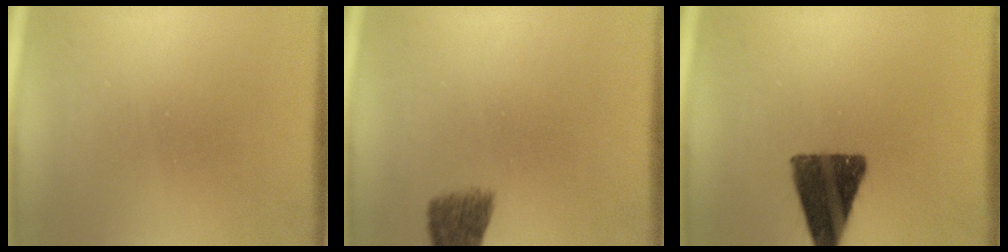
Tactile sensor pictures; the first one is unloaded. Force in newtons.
{"total": 4.2}
{"total": 14.2}